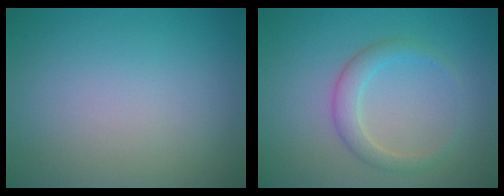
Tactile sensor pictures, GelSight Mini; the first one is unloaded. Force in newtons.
{"total": 2.3, "press": 2.3, "slide": 0.1}